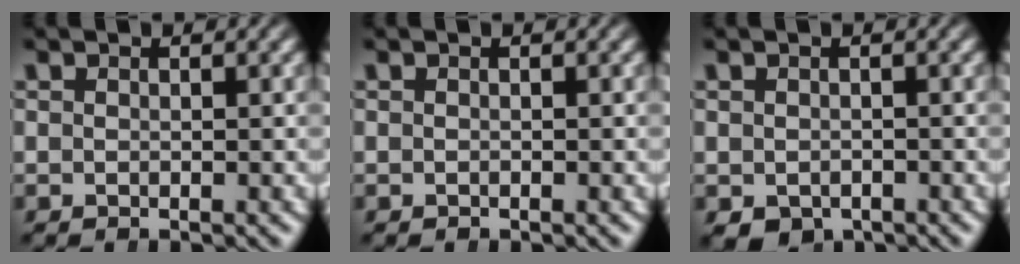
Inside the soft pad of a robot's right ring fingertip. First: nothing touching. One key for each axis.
{"total": 0.0}
{"total": 3.4, "fx": -2.4, "fy": 2.2, "fz": 1.2, "tx": -0.028, "ty": -0.025, "tz": -0.023}